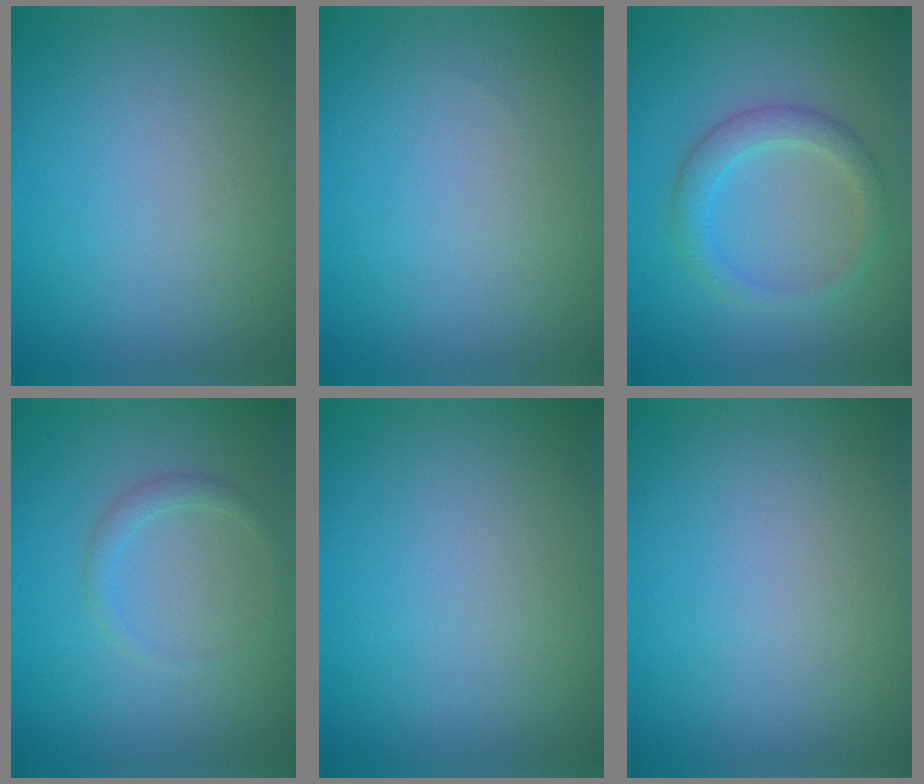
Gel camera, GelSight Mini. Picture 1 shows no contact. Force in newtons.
{"total": 0.0}
{"total": 2.8, "press": 2.8, "slide": 0.1}
{"total": 1.2, "press": 1.2, "slide": 0.0}
{"total": 0.0}
{"total": 0.0}